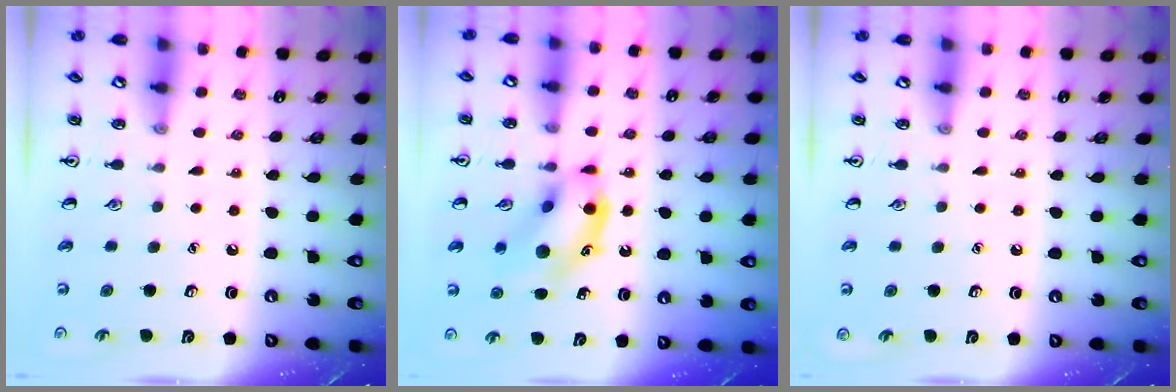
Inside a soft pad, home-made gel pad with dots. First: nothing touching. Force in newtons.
{"total": 12.8, "press": 12.6, "slide": 2.4}
{"total": 0.0}